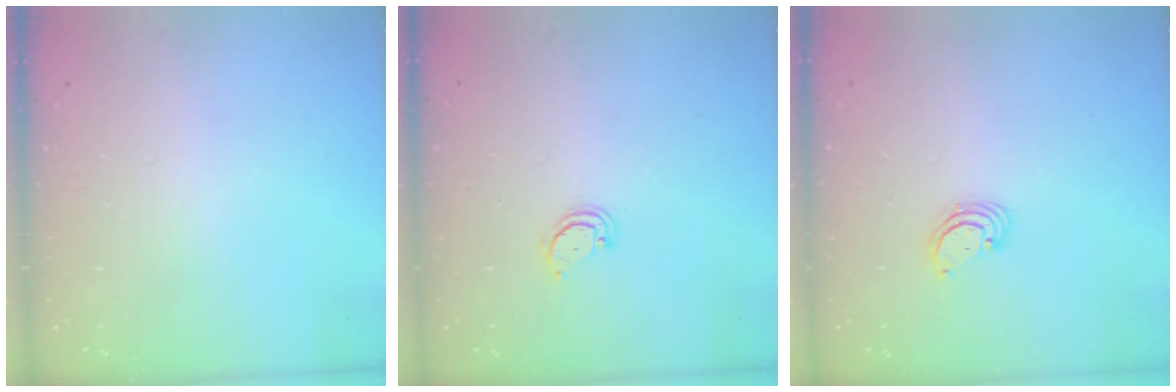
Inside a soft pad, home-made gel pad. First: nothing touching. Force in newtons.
{"total": 2.9, "press": 2.9, "slide": 0.2}
{"total": 3.3, "press": 3.3, "slide": 0.3}